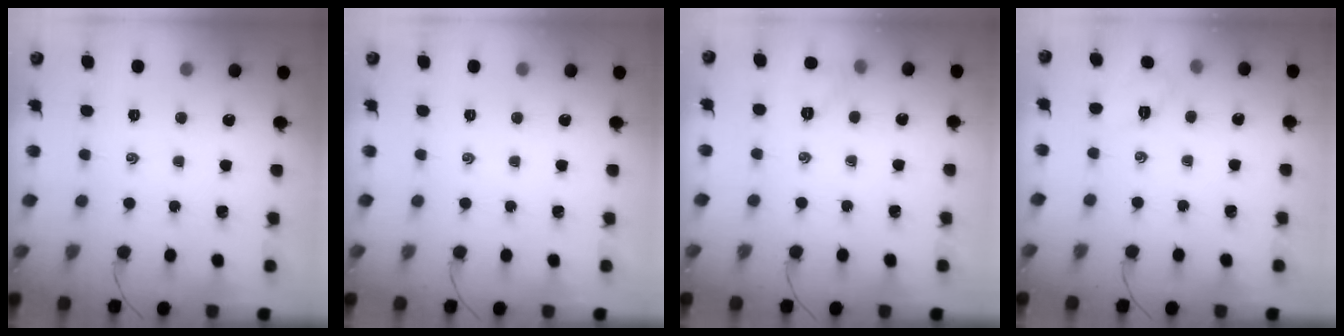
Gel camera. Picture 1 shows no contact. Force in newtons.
{"total": 0.0}
{"total": 5.0, "press": 4.7, "slide": 1.6}
{"total": 4.1, "press": 3.9, "slide": 1.3}